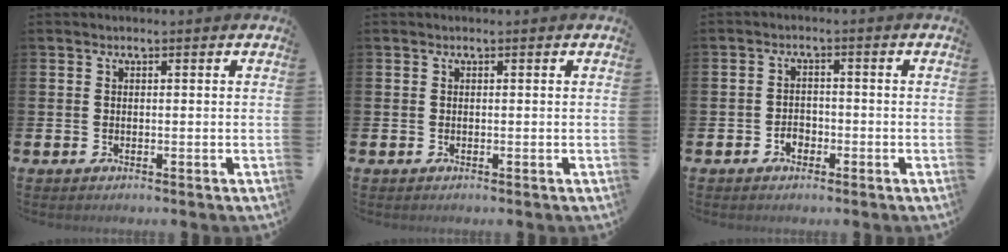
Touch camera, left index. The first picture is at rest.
{"total": 0.0}
{"total": 2.1, "force": [-1.1, 1.5, 0.8], "torque": [-0.015, 0.000, -0.026]}